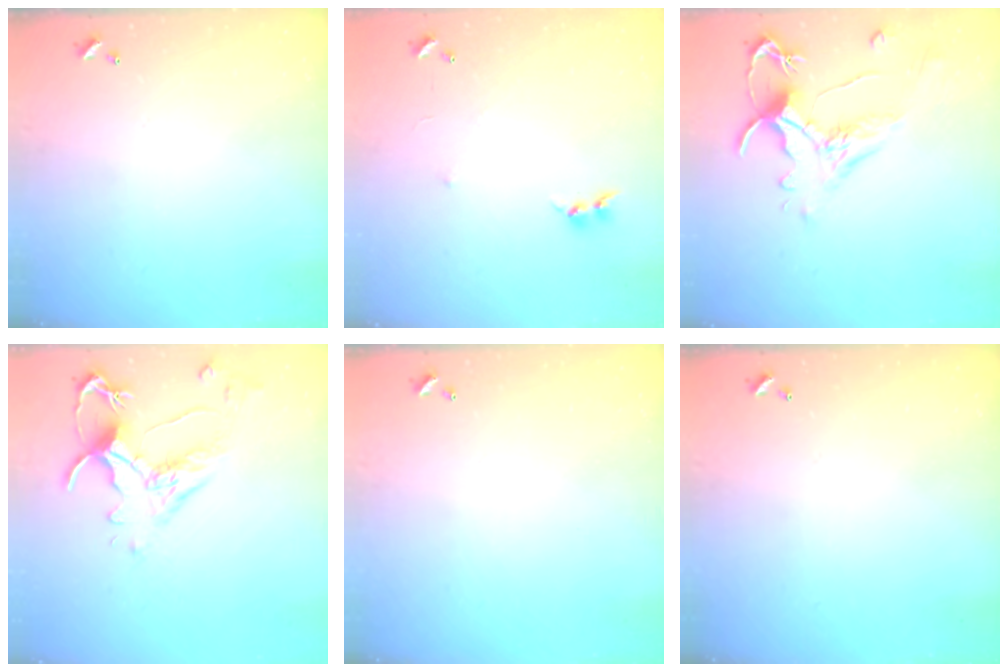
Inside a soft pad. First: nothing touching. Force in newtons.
{"total": 6.4, "press": 6.3, "slide": 0.6}
{"total": 1.6, "press": 1.1, "slide": 1.2}
{"total": 2.5, "press": 2.1, "slide": 1.2}
{"total": 0.0}
{"total": 0.0}